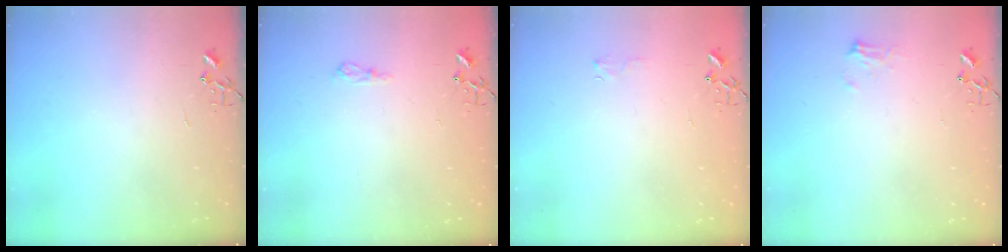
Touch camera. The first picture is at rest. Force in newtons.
{"total": 7.0, "press": 7.0, "slide": 0.8}
{"total": 4.4, "press": 4.4, "slide": 0.6}
{"total": 7.1, "press": 7.1, "slide": 0.2}